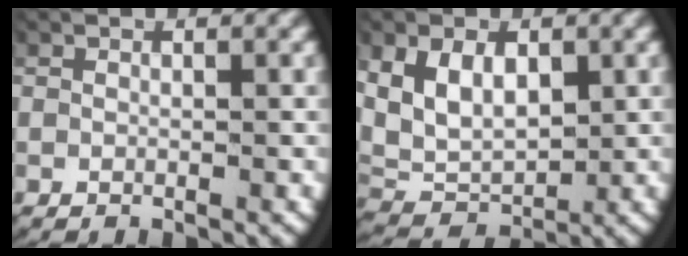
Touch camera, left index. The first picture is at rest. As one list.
[{"total": 8.6, "force": [0.4, 7.0, 5.1], "torque": [-0.119, -0.022, 0.014]}]